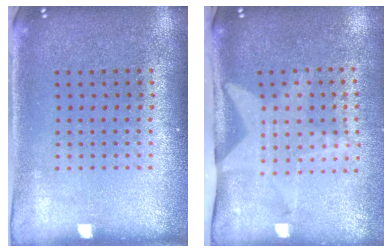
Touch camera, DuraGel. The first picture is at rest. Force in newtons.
{"total": 2.1, "press": 1.6, "slide": 1.3}